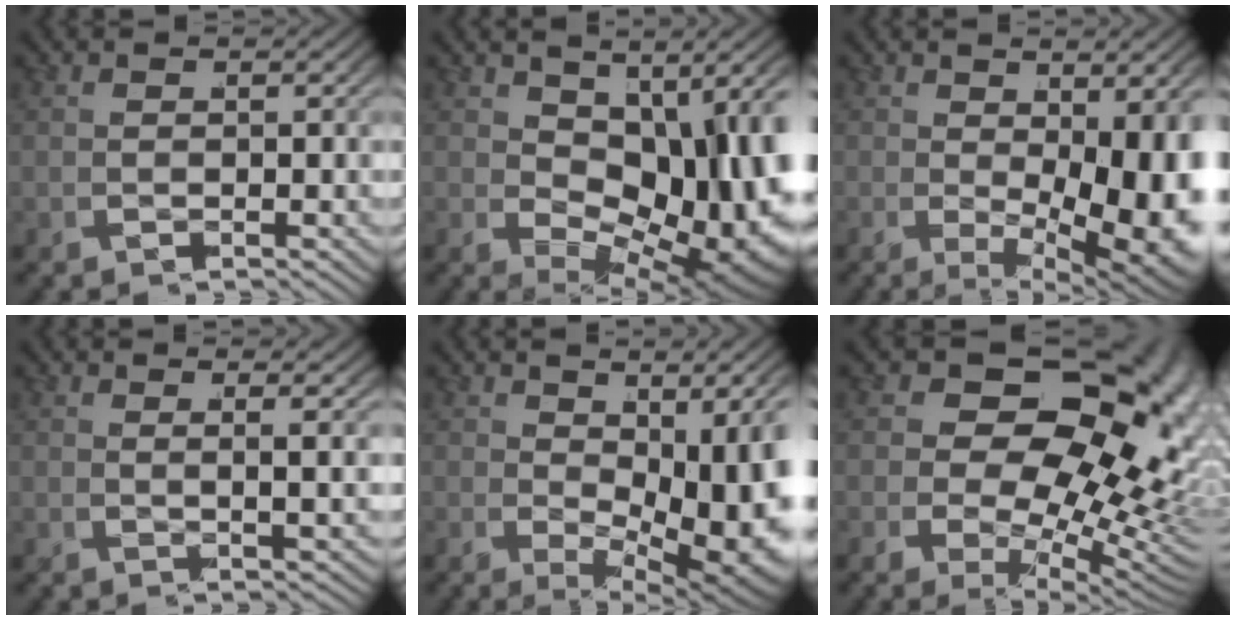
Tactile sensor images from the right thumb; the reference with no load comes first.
{"total": 12.0, "force": [-0.5, 6.6, 10.0], "torque": [-0.161, -0.036, 0.026]}
{"total": 10.0, "force": [-1.0, 4.6, 8.8], "torque": [-0.127, -0.032, 0.012]}
{"total": 2.2, "force": [1.6, -0.6, 1.3], "torque": [-0.024, 0.009, 0.027]}
{"total": 8.8, "force": [-0.1, 4.1, 7.8], "torque": [-0.109, -0.024, 0.028]}
{"total": 17.6, "force": [1.8, 11.4, 13.3], "torque": [-0.198, -0.033, 0.033]}